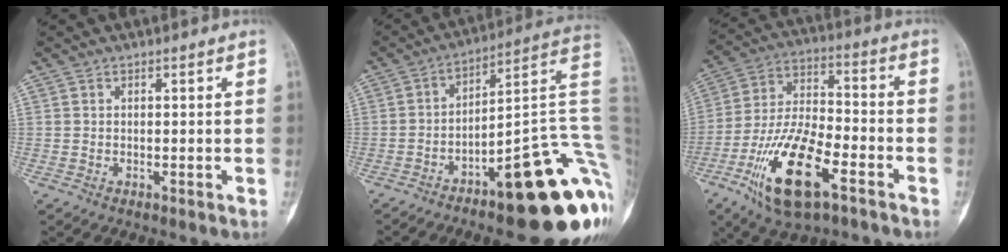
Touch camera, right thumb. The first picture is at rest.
{"total": 25.9, "force": [-9.5, 7.5, 22.9], "torque": [-0.211, 0.074, -0.125]}
{"total": 18.2, "force": [-8.9, 7.3, 14.1], "torque": [-0.265, 0.046, -0.157]}